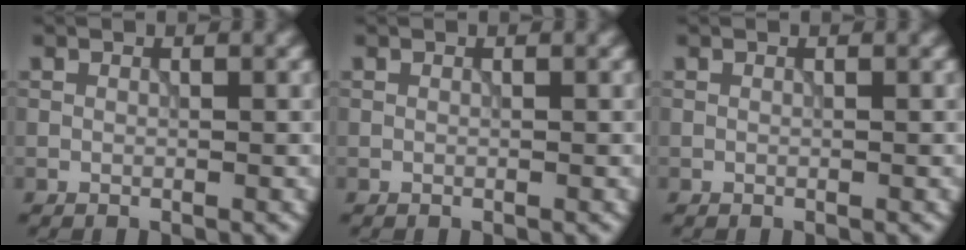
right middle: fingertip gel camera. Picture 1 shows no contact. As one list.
[{"total": 0.0}, {"total": 0.0}]